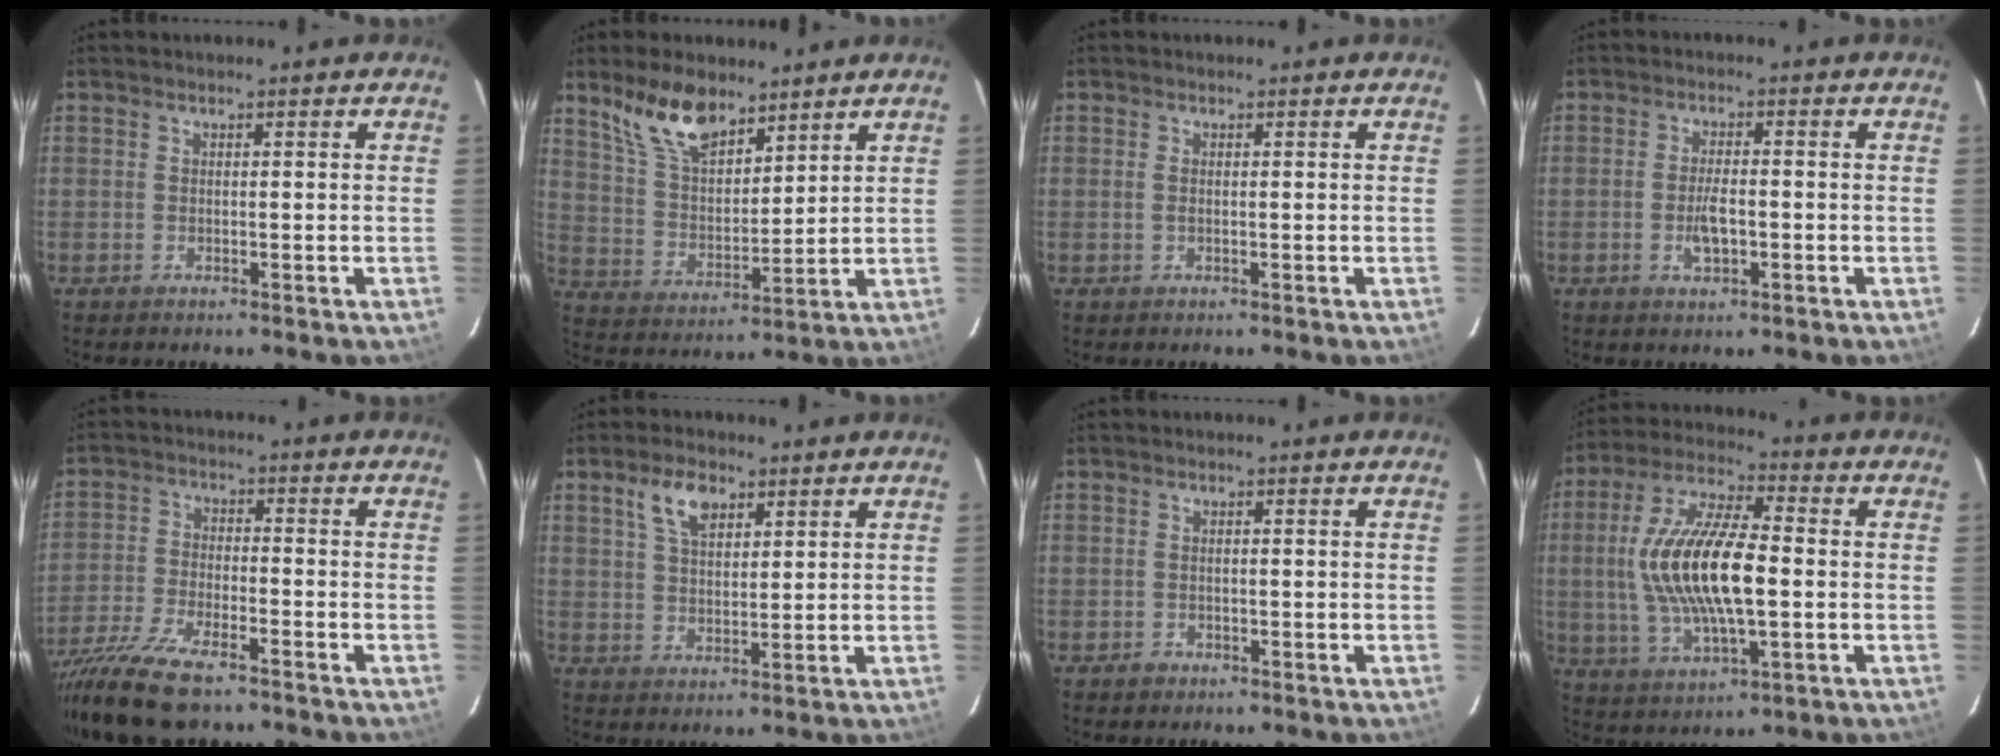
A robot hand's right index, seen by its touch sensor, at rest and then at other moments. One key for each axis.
{"total": 11.9, "fx": 8.7, "fy": 5.1, "fz": 6.4, "tx": -0.120, "ty": 0.011, "tz": 0.173}
{"total": 0.9, "fx": -0.1, "fy": 0.5, "fz": 0.7, "tx": -0.017, "ty": 0.000, "tz": -0.003}
{"total": 4.6, "fx": -1.4, "fy": 1.7, "fz": 4.0, "tx": -0.080, "ty": -0.001, "tz": -0.022}
{"total": 14.5, "fx": -11.3, "fy": 4.1, "fz": 8.2, "tx": -0.188, "ty": -0.041, "tz": -0.210}
{"total": 6.3, "fx": 3.5, "fy": 3.2, "fz": 4.1, "tx": -0.075, "ty": 0.011, "tz": 0.065}
{"total": 1.5, "fx": -0.8, "fy": 1.3, "fz": 0.2, "tx": -0.004, "ty": 0.003, "tz": -0.008}
{"total": 17.4, "fx": -0.4, "fy": 6.4, "fz": 16.2, "tx": -0.323, "ty": 0.006, "tz": -0.005}